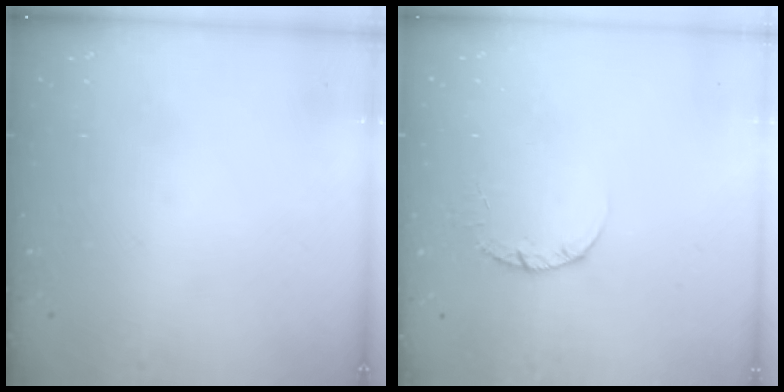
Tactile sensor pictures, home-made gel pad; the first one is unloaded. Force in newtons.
{"total": 2.4, "press": 2.4, "slide": 0.3}